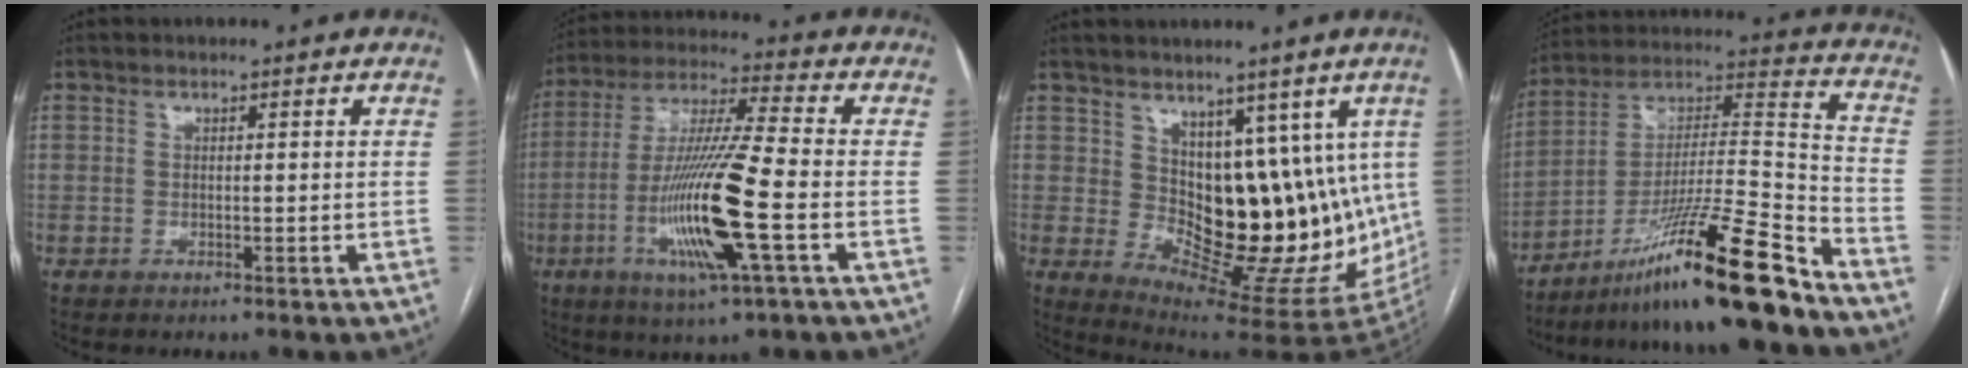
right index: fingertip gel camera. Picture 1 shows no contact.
{"total": 16.1, "force": [-4.6, 0.4, 15.4], "torque": [-0.316, -0.015, -0.088]}
{"total": 12.3, "force": [3.2, 6.8, 9.7], "torque": [-0.124, 0.007, 0.067]}
{"total": 19.8, "force": [-14.4, -1.4, 13.5], "torque": [-0.246, -0.005, -0.250]}